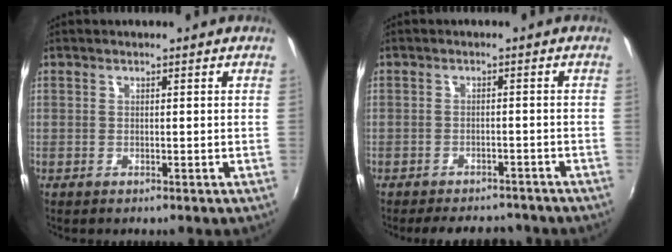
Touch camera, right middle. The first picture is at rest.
{"total": 9.8, "force": [-8.4, 3.5, 3.6], "torque": [-0.083, -0.005, -0.111]}